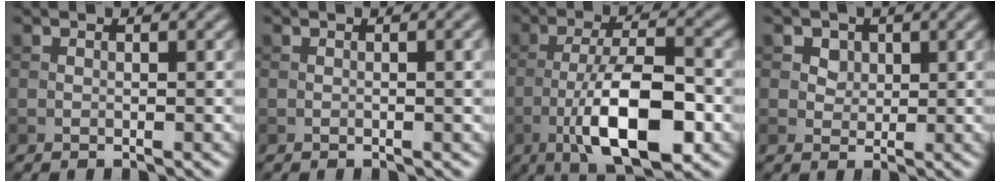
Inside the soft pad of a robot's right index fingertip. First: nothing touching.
{"total": 1.9, "force": [0.1, 0.5, 1.8], "torque": [-0.021, 0.002, -0.002]}
{"total": 10.2, "force": [-3.8, 3.4, 8.9], "torque": [-0.150, 0.004, -0.070]}
{"total": 3.1, "force": [1.5, 2.3, 1.3], "torque": [-0.033, 0.000, 0.028]}